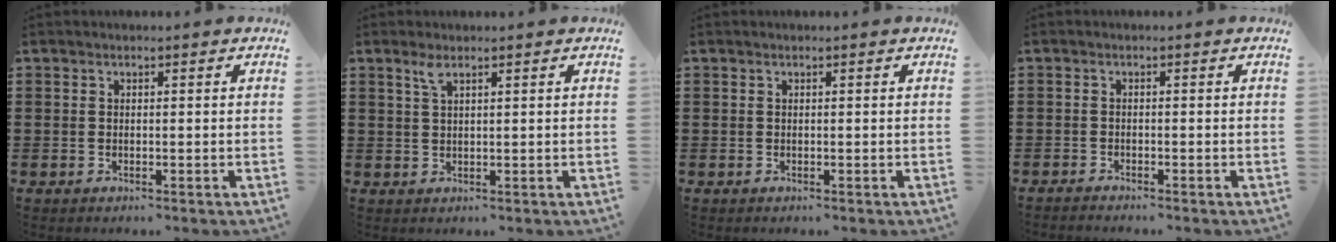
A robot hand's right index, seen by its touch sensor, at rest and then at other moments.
{"total": 2.1, "force": [1.3, 0.5, 1.6], "torque": [-0.036, 0.002, 0.022]}
{"total": 0.0}
{"total": 1.0, "force": [-1.0, 0.0, 0.0], "torque": [-0.002, 0.002, -0.021]}